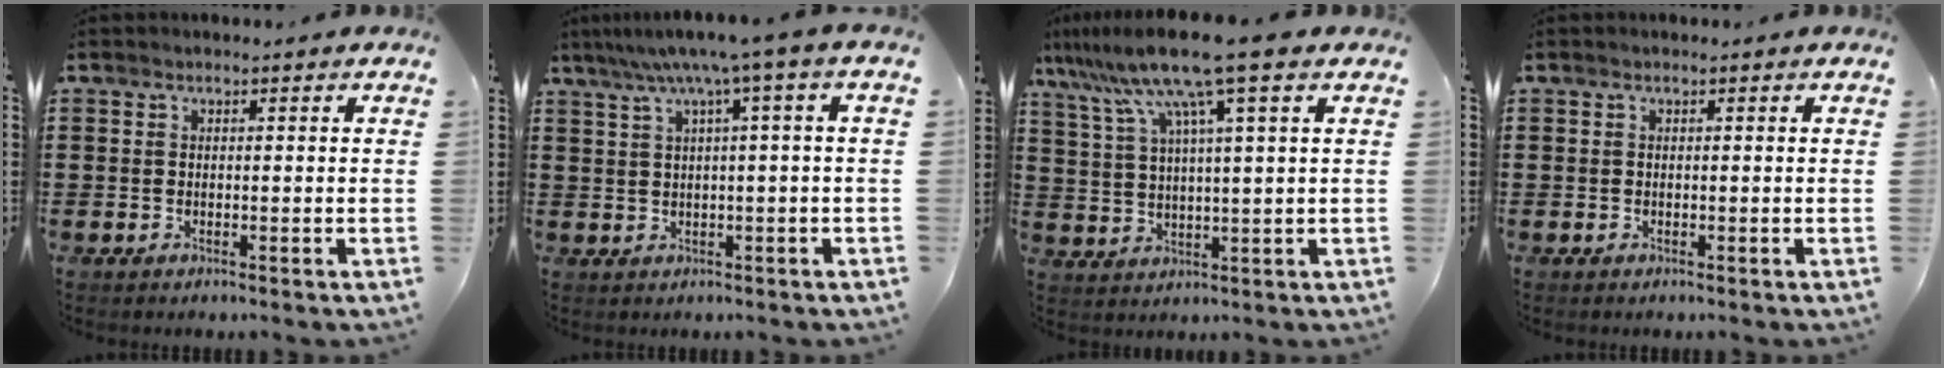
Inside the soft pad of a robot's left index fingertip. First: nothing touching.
{"total": 5.2, "force": [1.9, -0.8, 4.8], "torque": [-0.096, -0.008, 0.026]}
{"total": 10.7, "force": [7.0, -0.4, 8.1], "torque": [-0.192, -0.023, 0.113]}
{"total": 0.0}